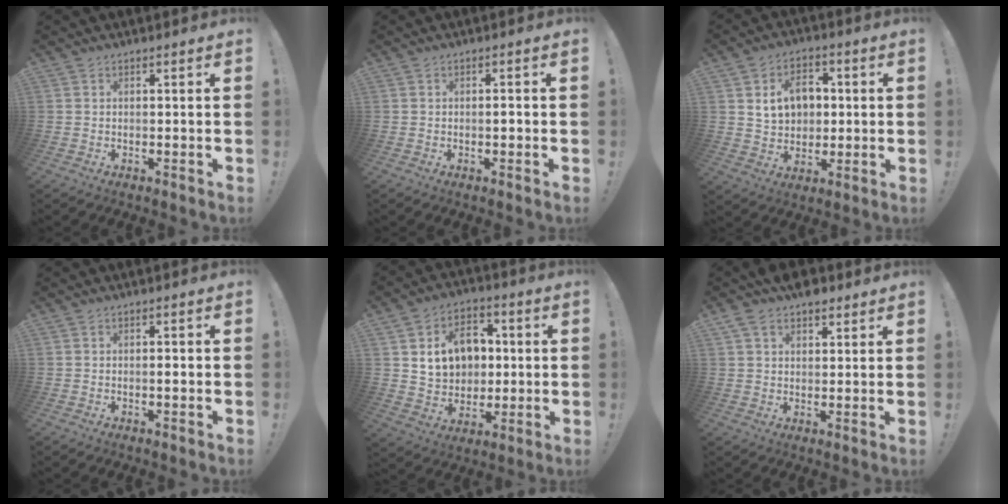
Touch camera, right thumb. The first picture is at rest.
{"total": 1.3, "force": [-0.5, 0.2, 1.2], "torque": [-0.016, 0.000, -0.011]}
{"total": 11.7, "force": [3.1, 9.2, 6.6], "torque": [-0.086, -0.004, 0.062]}
{"total": 1.4, "force": [-0.4, 0.1, 1.3], "torque": [-0.016, -0.001, -0.010]}
{"total": 14.6, "force": [3.6, 11.9, 7.7], "torque": [-0.107, -0.005, 0.080]}
{"total": 6.7, "force": [4.5, 3.9, 3.1], "torque": [-0.056, -0.013, 0.084]}